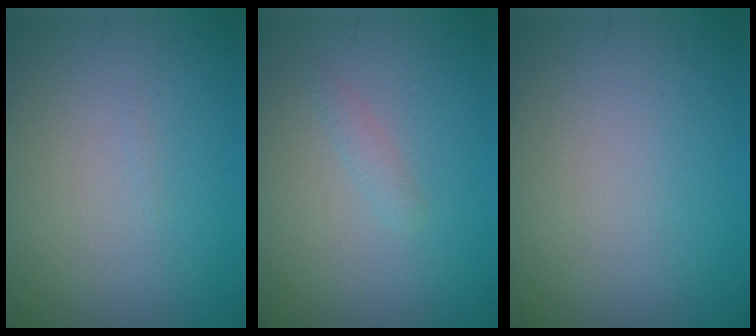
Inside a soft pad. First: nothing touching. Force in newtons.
{"total": 0.9, "press": 0.9, "slide": 0.0}
{"total": 0.0}